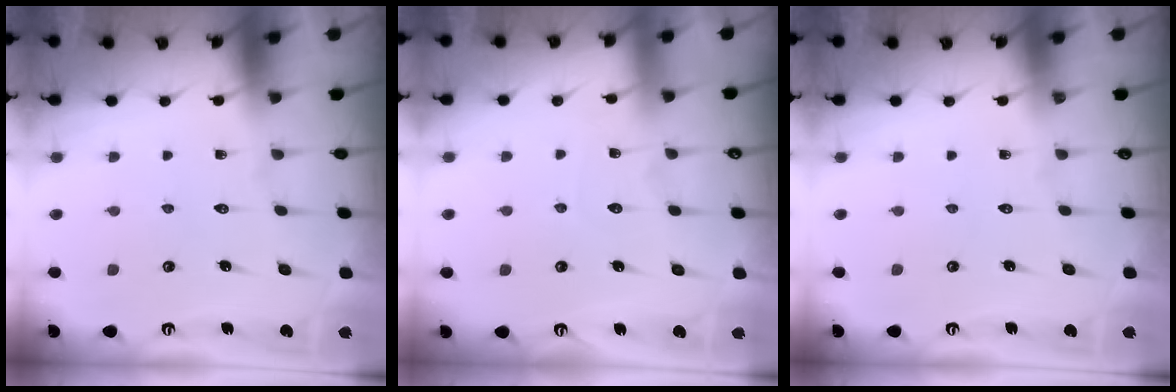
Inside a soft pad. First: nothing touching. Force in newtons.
{"total": 3.7, "press": 3.7, "slide": 0.6}
{"total": 0.0}